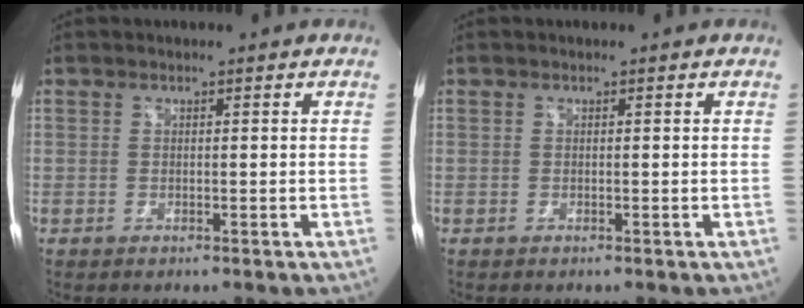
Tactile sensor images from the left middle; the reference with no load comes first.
{"total": 0.0}